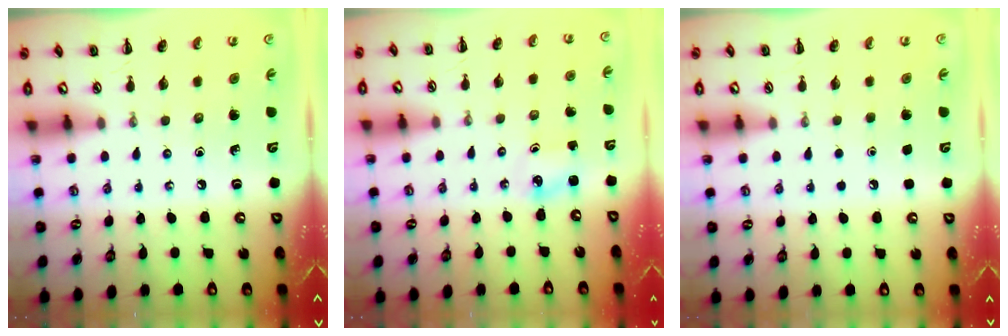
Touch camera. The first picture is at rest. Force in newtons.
{"total": 1.5, "press": 1.5, "slide": 0.3}
{"total": 1.8, "press": 1.7, "slide": 0.1}